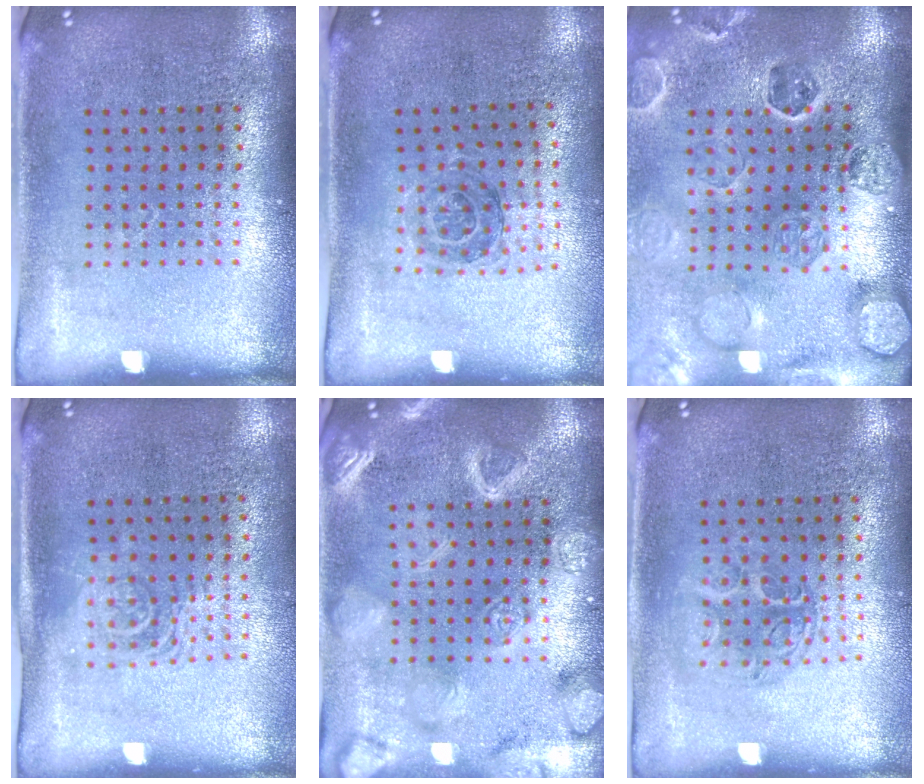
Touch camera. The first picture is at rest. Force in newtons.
{"total": 1.0, "press": 1.0, "slide": 0.1}
{"total": 2.7, "press": 2.7, "slide": 0.3}
{"total": 1.6, "press": 1.4, "slide": 0.7}
{"total": 5.2, "press": 5.2, "slide": 0.6}
{"total": 1.2, "press": 1.1, "slide": 0.6}